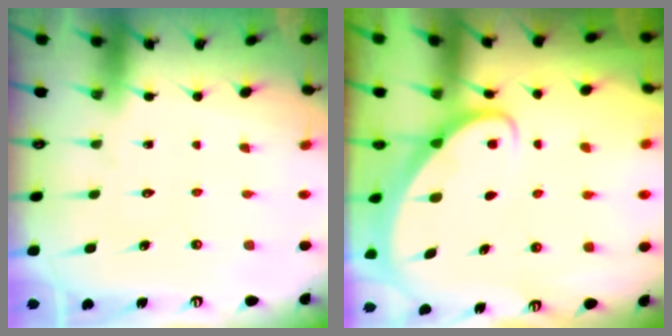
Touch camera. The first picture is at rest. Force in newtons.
{"total": 2.4, "press": 2.4, "slide": 0.2}